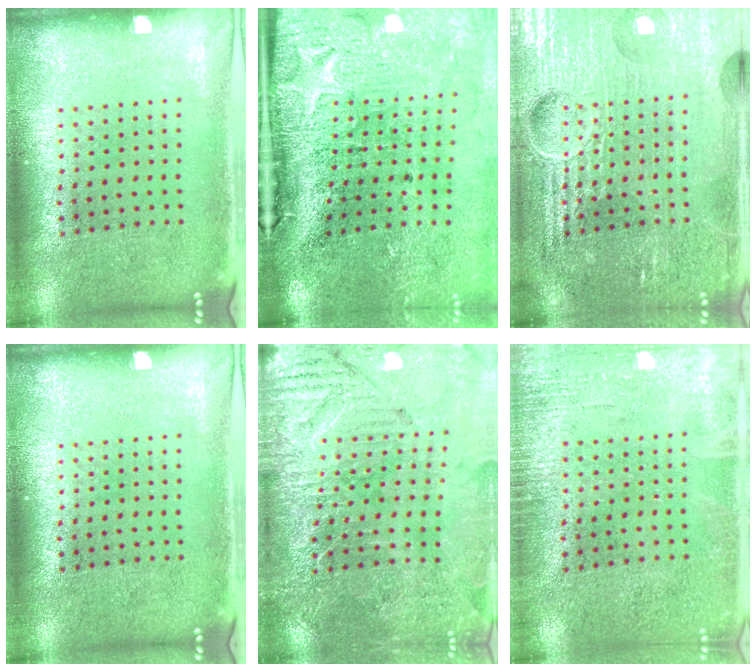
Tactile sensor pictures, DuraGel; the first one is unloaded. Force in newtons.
{"total": 4.9, "press": 3.8, "slide": 3.1}
{"total": 6.9, "press": 6.9, "slide": 0.7}
{"total": 0.0}
{"total": 3.4, "press": 3.4, "slide": 0.2}
{"total": 2.2, "press": 2.2, "slide": 0.3}